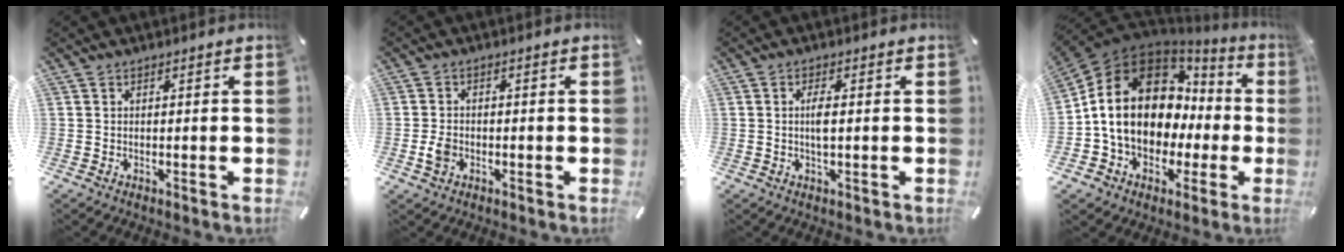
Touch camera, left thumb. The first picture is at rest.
{"total": 3.3, "force": [-0.9, 2.6, 1.9], "torque": [-0.038, 0.003, -0.017]}
{"total": 3.4, "force": [0.2, 0.8, 3.3], "torque": [-0.071, -0.003, -0.002]}
{"total": 18.1, "force": [1.3, 14.0, 11.4], "torque": [-0.211, -0.013, 0.027]}